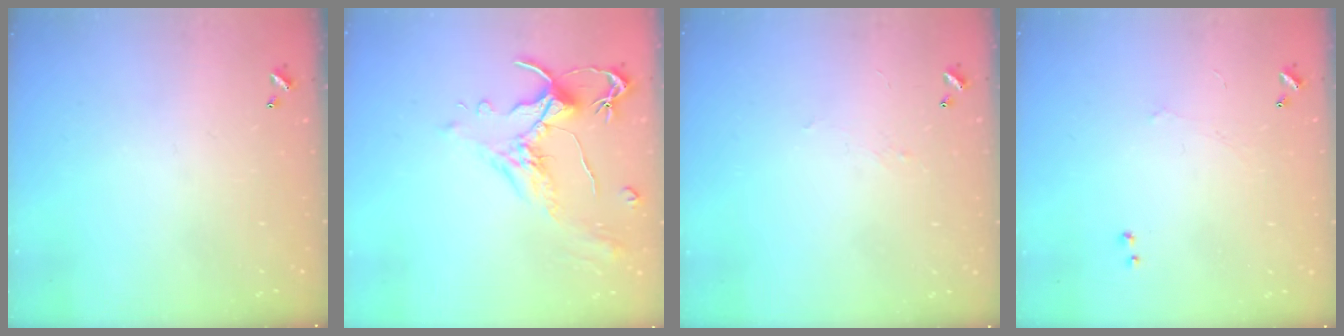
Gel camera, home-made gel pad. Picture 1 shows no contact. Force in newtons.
{"total": 1.8, "press": 1.2, "slide": 1.3}
{"total": 2.2, "press": 2.0, "slide": 0.8}
{"total": 1.0, "press": 0.9, "slide": 0.5}